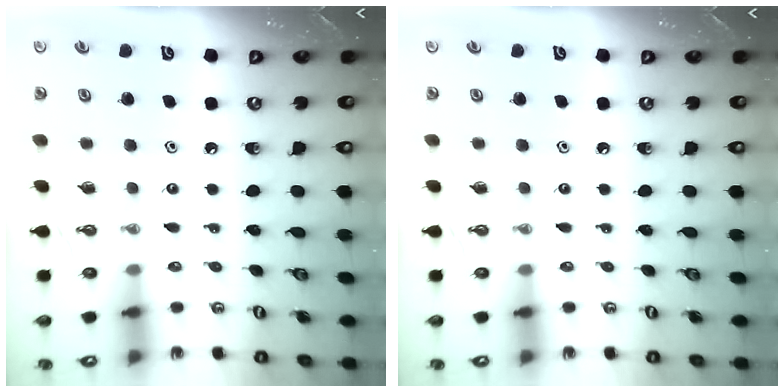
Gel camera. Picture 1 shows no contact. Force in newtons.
{"total": 0.0}